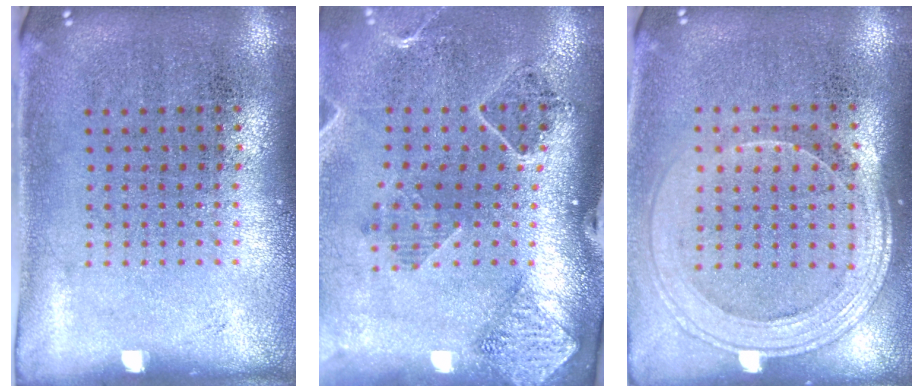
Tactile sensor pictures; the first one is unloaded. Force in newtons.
{"total": 1.6, "press": 1.6, "slide": 0.2}
{"total": 1.8, "press": 1.6, "slide": 0.7}